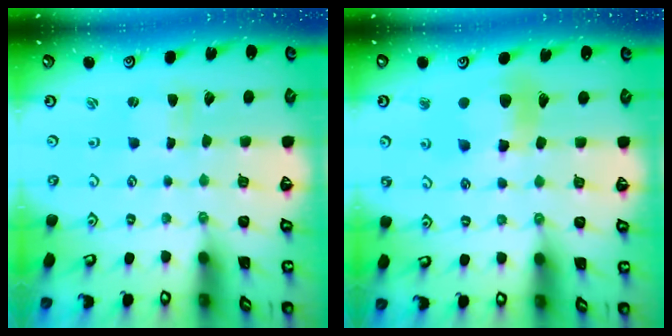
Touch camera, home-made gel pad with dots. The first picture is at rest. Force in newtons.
{"total": 10.2, "press": 10.2, "slide": 1.3}